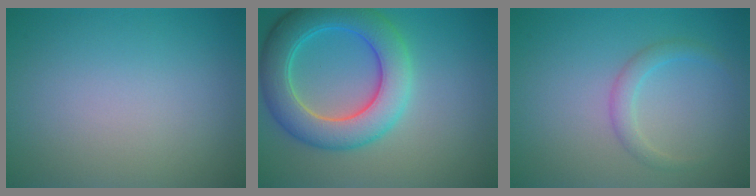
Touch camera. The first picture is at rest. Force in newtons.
{"total": 7.4, "press": 7.4, "slide": 0.2}
{"total": 1.7, "press": 1.7, "slide": 0.1}